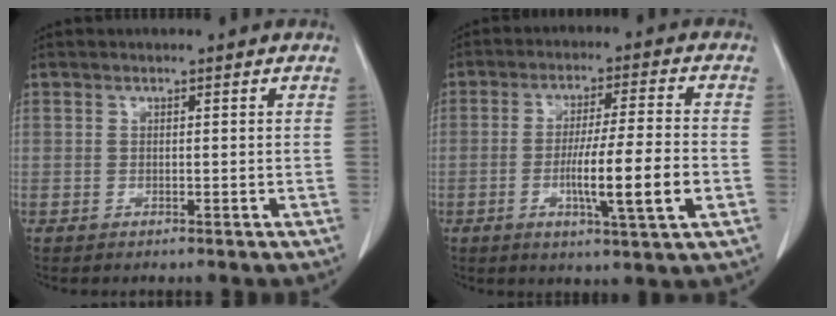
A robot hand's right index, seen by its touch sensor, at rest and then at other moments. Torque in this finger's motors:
{"motor_torque": [1.06, -0.52, 0.42, 0.14]}